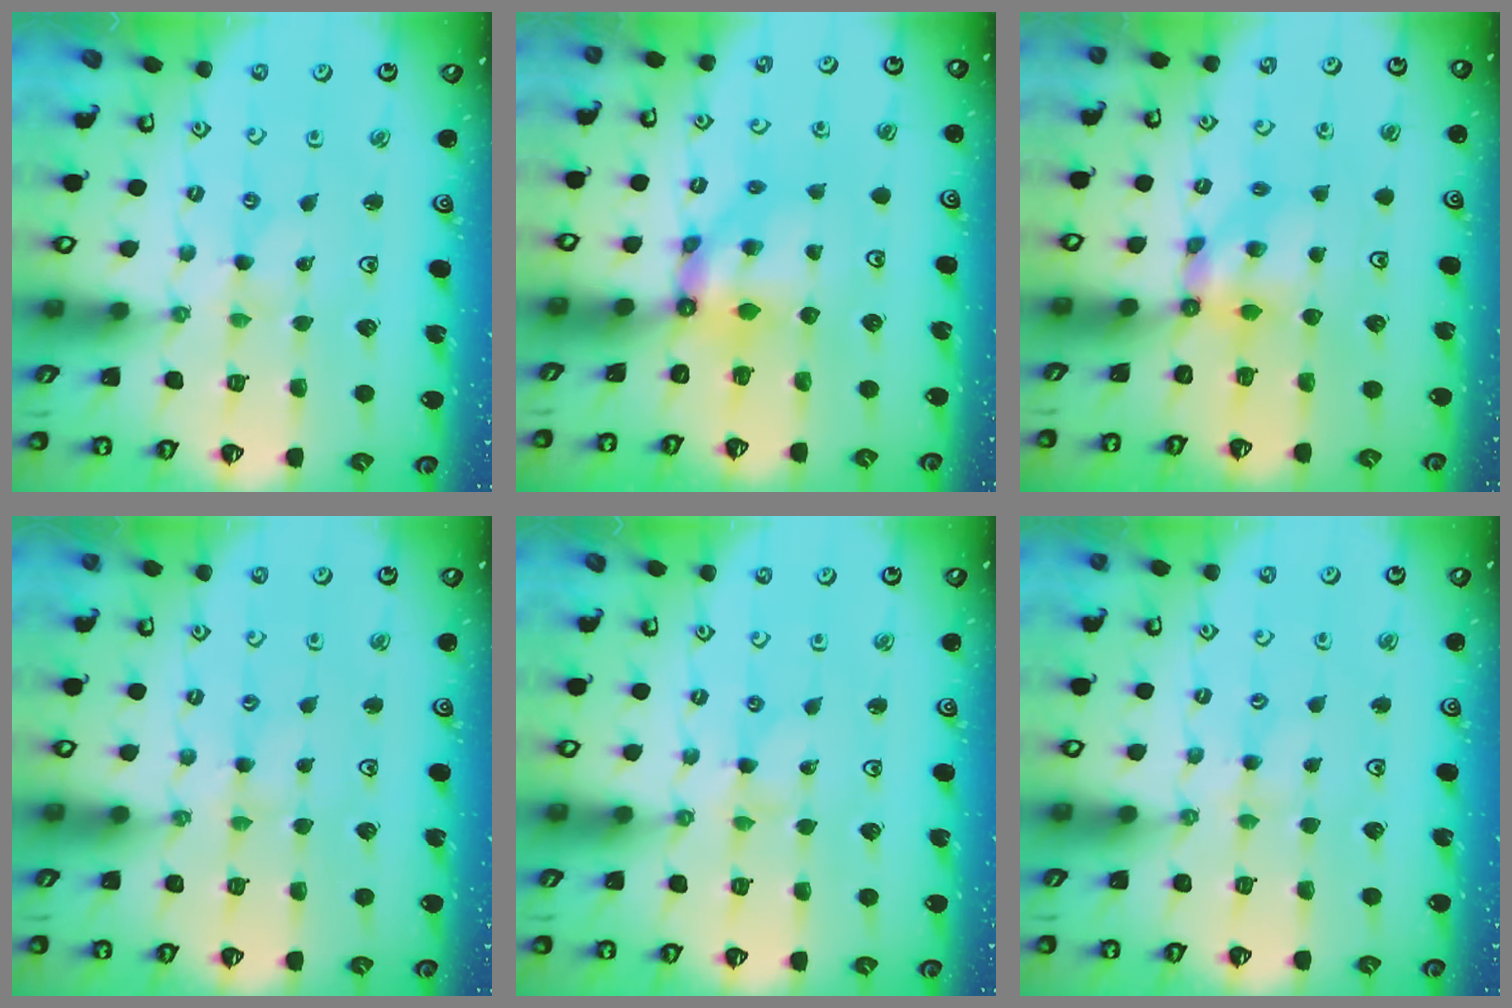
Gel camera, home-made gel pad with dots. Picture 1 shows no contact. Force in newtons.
{"total": 5.9, "press": 5.9, "slide": 0.4}
{"total": 5.6, "press": 5.6, "slide": 0.2}
{"total": 2.9, "press": 2.9, "slide": 0.3}
{"total": 0.0}
{"total": 2.0, "press": 2.0, "slide": 0.3}